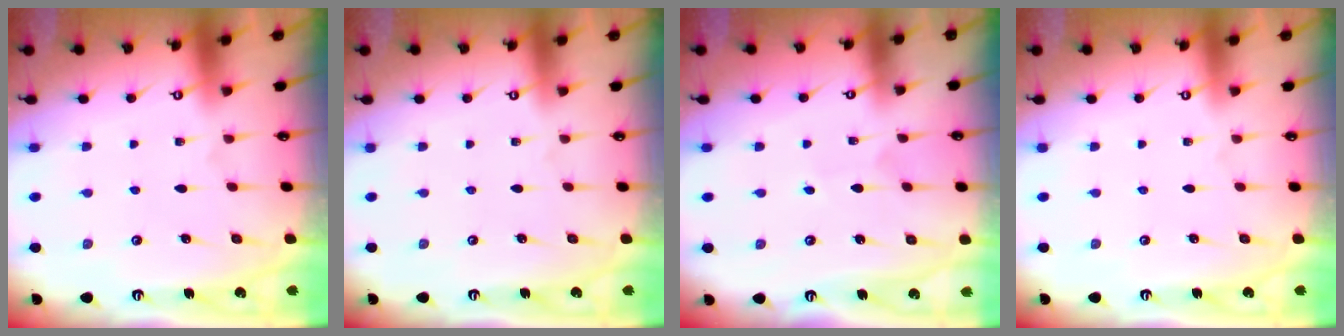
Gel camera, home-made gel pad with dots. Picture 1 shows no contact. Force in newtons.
{"total": 0.0}
{"total": 2.5, "press": 2.5, "slide": 0.1}
{"total": 0.0}